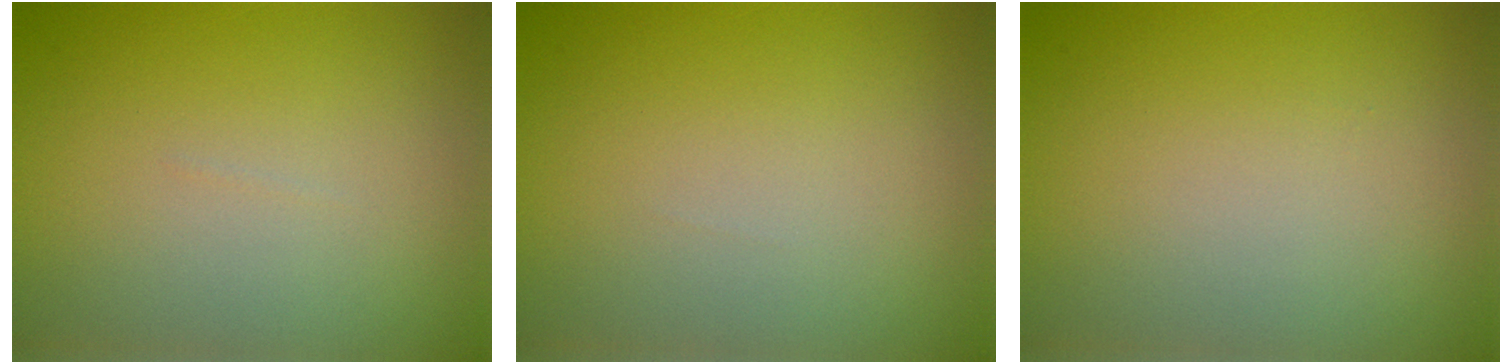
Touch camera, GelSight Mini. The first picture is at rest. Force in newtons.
{"total": 0.0}
{"total": 0.0}